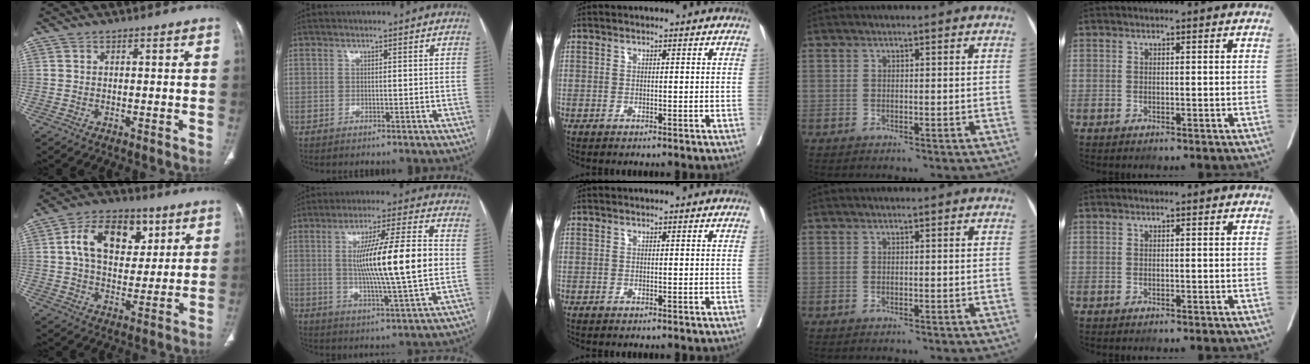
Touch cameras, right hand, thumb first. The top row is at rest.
{"thumb": {"total": 14.8, "force": [5.0, 9.8, 10.0], "torque": [-0.131, -0.003, 0.081]}, "index": {"total": 15.7, "force": [0.8, 0.4, 15.7], "torque": [-0.265, 0.002, 0.012]}}